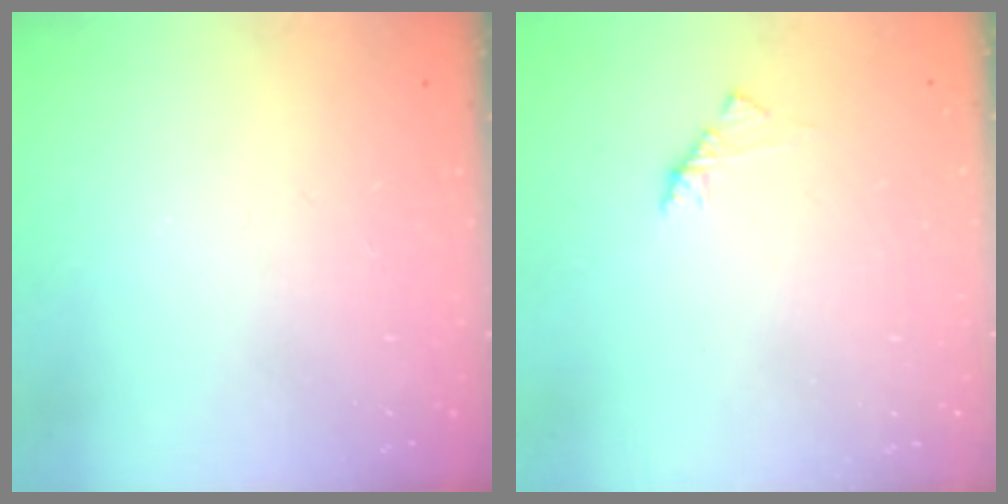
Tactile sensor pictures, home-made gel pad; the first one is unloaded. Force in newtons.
{"total": 1.7, "press": 1.6, "slide": 0.5}